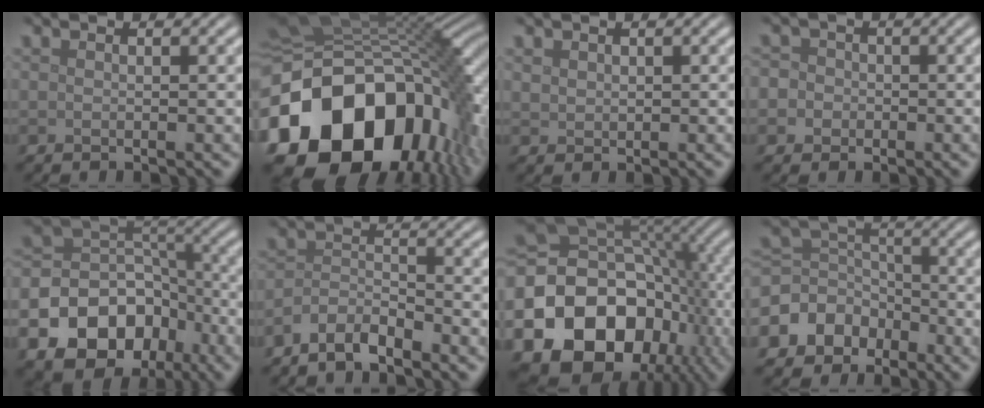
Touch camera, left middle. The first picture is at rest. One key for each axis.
{"total": 18.9, "fx": -6.5, "fy": 13.5, "fz": 11.5, "tx": -0.229, "ty": -0.030, "tz": -0.101}
{"total": 0.9, "fx": 0.5, "fy": 0.7, "fz": 0.2, "tx": -0.007, "ty": -0.002, "tz": 0.015}
{"total": 3.9, "fx": -0.4, "fy": 3.6, "fz": 1.2, "tx": 0.006, "ty": 0.020, "tz": -0.041}
{"total": 15.0, "fx": -8.0, "fy": 11.3, "fz": 5.8, "tx": -0.123, "ty": -0.029, "tz": -0.130}
{"total": 3.1, "fx": -2.6, "fy": 1.0, "fz": 1.4, "tx": -0.028, "ty": 0.008, "tz": -0.057}
{"total": 19.9, "fx": -6.1, "fy": 15.1, "fz": 11.4, "tx": -0.228, "ty": -0.034, "tz": -0.091}
{"total": 7.3, "fx": -4.1, "fy": 5.8, "fz": 1.7, "tx": -0.034, "ty": 0.015, "tz": -0.098}